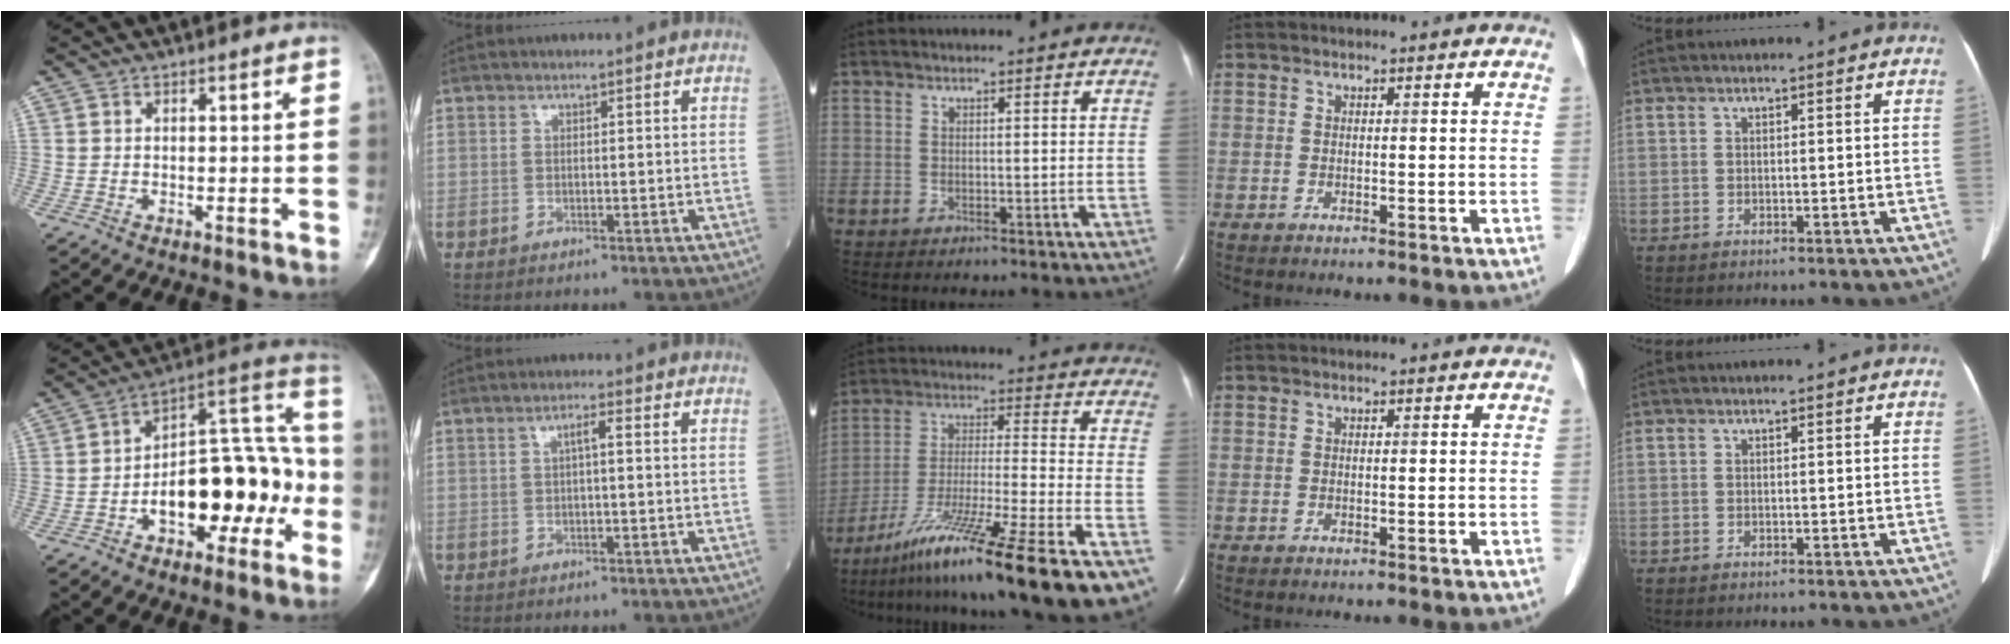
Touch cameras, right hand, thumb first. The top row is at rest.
{"thumb": {"total": 20.0, "force": [-5.3, 10.7, 16.0], "torque": [-0.198, 0.072, -0.073]}, "index": {"total": 2.2, "force": [0.3, 0.2, 2.1], "torque": [-0.037, 0.004, 0.005]}, "middle": {"total": 22.1, "force": [-16.1, -1.0, 15.1], "torque": [-0.236, -0.043, -0.274]}}